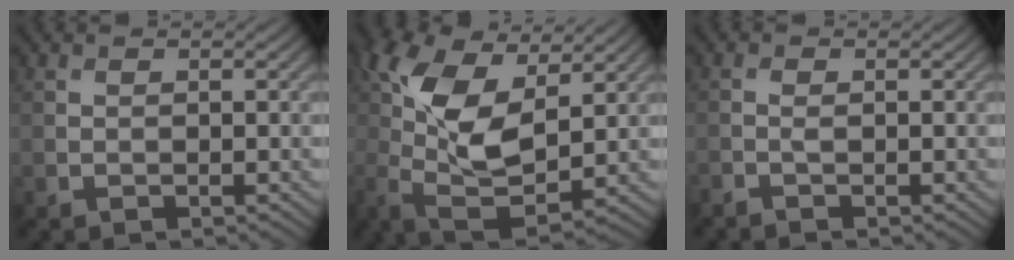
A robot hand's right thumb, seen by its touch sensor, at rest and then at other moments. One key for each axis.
{"total": 11.9, "fx": 2.9, "fy": 5.8, "fz": 10.0, "tx": -0.226, "ty": 0.004, "tz": 0.051}
{"total": 0.9, "fx": -0.6, "fy": 0.2, "fz": 0.7, "tx": -0.016, "ty": 0.003, "tz": -0.016}